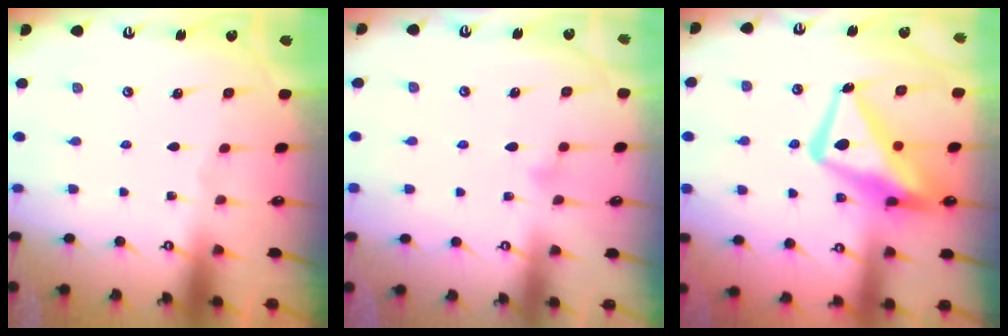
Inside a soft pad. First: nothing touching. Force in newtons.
{"total": 6.9, "press": 6.9, "slide": 0.4}
{"total": 15.5, "press": 15.5, "slide": 1.4}